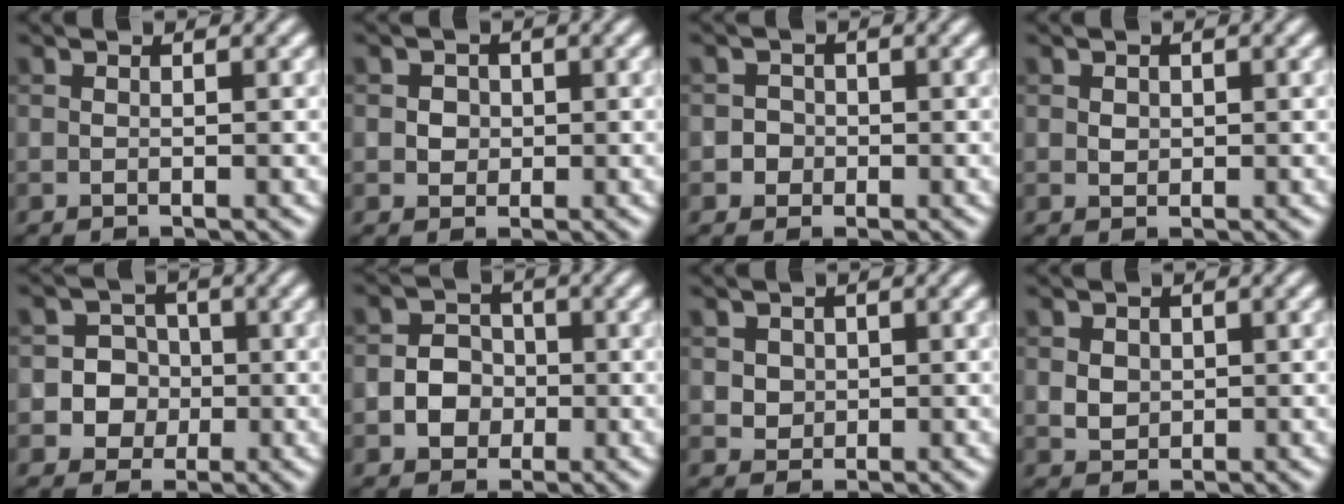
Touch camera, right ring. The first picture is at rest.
{"total": 1.8, "force": [0.3, 1.6, 0.7], "torque": [-0.001, 0.004, 0.004]}
{"total": 1.4, "force": [-0.3, 1.4, 0.2], "torque": [0.021, 0.002, -0.011]}
{"total": 0.9, "force": [0.2, 0.7, 0.4], "torque": [-0.007, -0.001, 0.005]}
{"total": 4.3, "force": [-0.7, 4.1, 1.0], "torque": [0.005, 0.019, -0.033]}
{"total": 3.0, "force": [-0.8, 2.7, 1.2], "torque": [-0.001, 0.002, -0.024]}
{"total": 2.1, "force": [0.6, 1.9, 0.8], "torque": [-0.016, 0.005, 0.023]}
{"total": 1.9, "force": [0.3, 1.6, 0.9], "torque": [-0.017, 0.000, 0.010]}